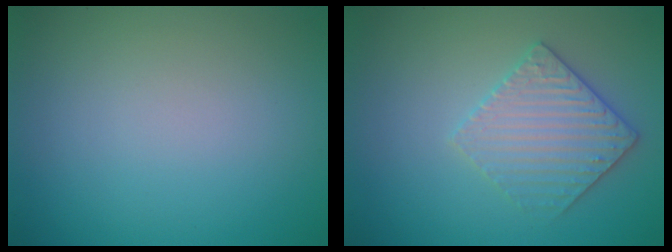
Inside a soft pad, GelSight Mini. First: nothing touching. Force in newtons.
{"total": 3.2, "press": 3.0, "slide": 1.1}